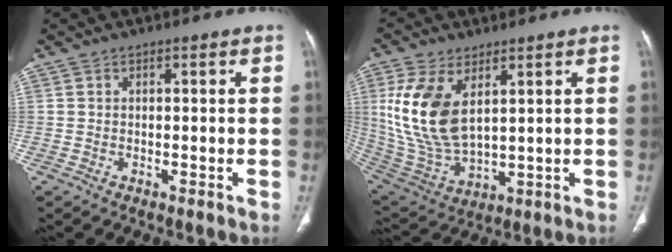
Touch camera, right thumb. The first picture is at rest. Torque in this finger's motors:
{"motor_torque": [1.68, 1.20, 1.10, -1.51, 0.34]}